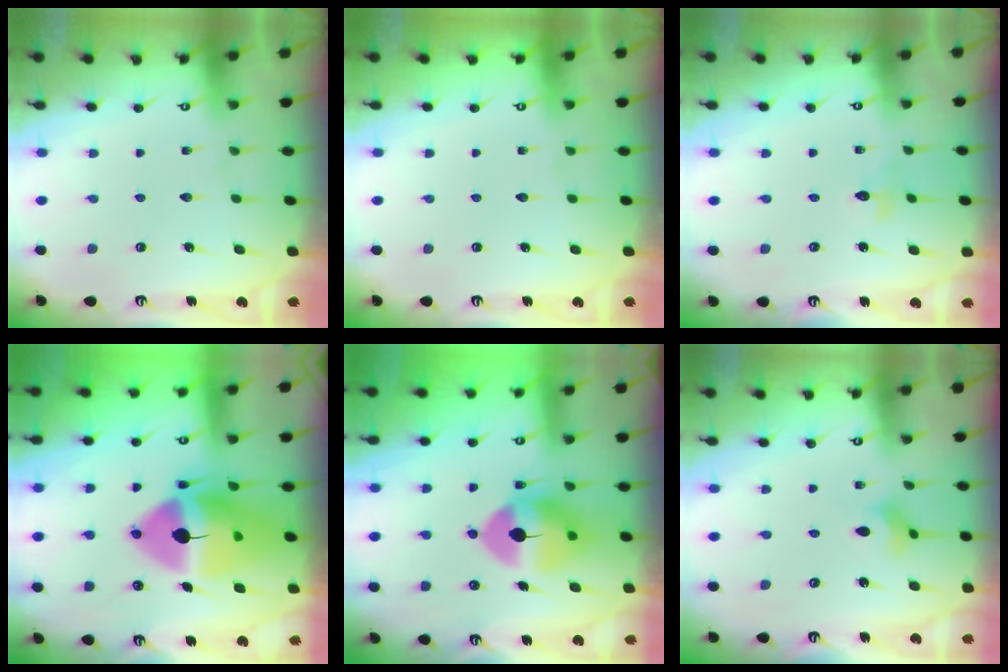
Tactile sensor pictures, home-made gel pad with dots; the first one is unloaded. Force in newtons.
{"total": 0.0}
{"total": 3.0, "press": 2.9, "slide": 0.3}
{"total": 19.4, "press": 19.2, "slide": 2.9}
{"total": 11.2, "press": 11.1, "slide": 1.9}
{"total": 3.4, "press": 3.4, "slide": 0.6}